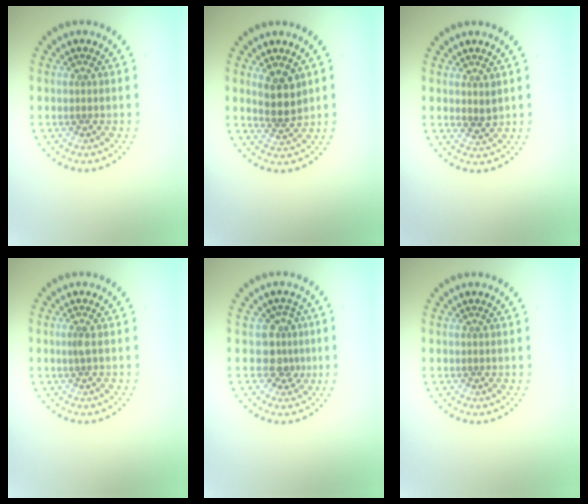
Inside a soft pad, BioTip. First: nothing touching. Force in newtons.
{"total": 2.8, "press": 2.5, "slide": 1.2}
{"total": 1.1, "press": 0.9, "slide": 0.6}
{"total": 0.7, "press": 0.5, "slide": 0.5}
{"total": 2.7, "press": 2.0, "slide": 1.8}
{"total": 0.0}